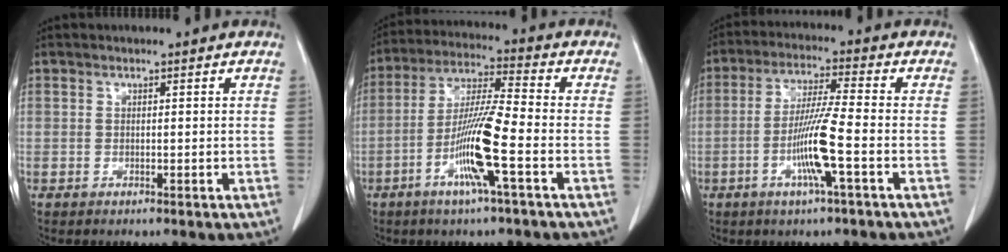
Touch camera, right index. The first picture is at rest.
{"total": 11.3, "force": [-4.1, -0.2, 10.5], "torque": [-0.205, -0.003, -0.081]}
{"total": 9.0, "force": [-2.7, -0.5, 8.5], "torque": [-0.164, -0.005, -0.053]}